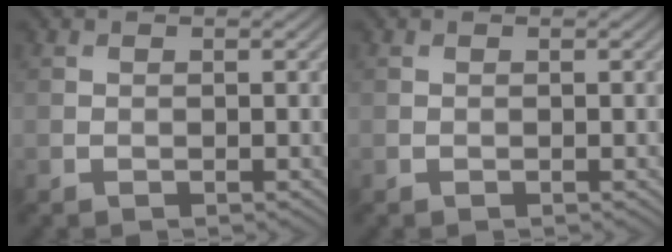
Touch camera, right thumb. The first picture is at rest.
{"total": 0.0}